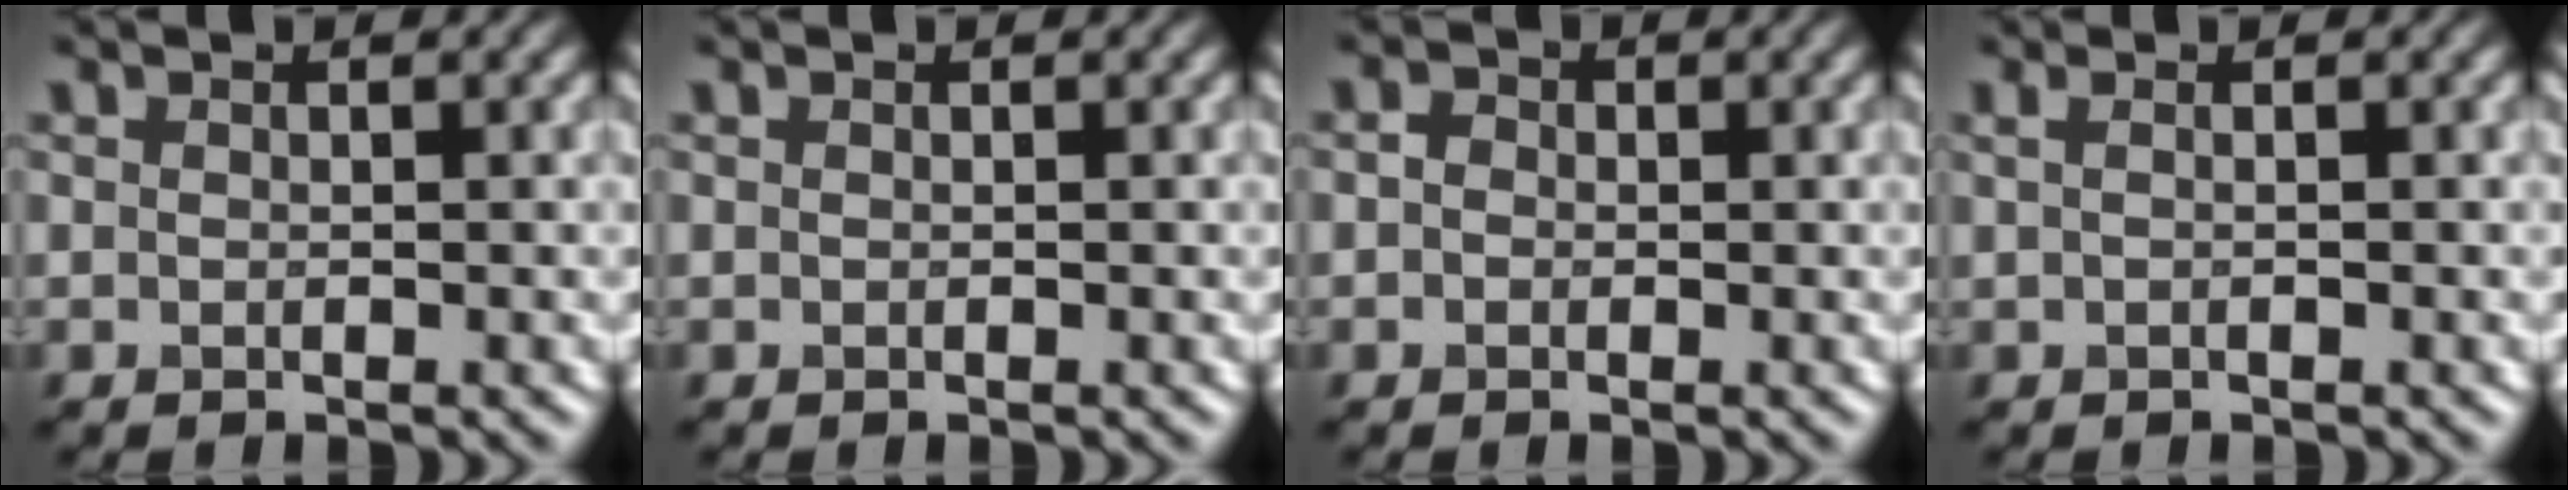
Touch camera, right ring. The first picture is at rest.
{"total": 0.0}
{"total": 1.1, "force": [0.0, 1.0, 0.5], "torque": [-0.009, -0.001, -0.007]}
{"total": 1.2, "force": [0.4, 0.5, 1.0], "torque": [-0.016, -0.004, -0.004]}